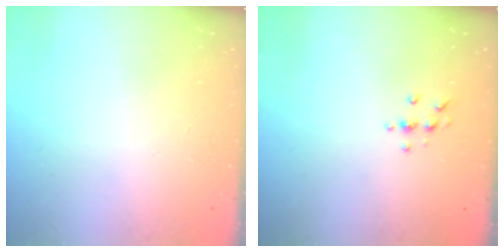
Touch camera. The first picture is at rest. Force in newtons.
{"total": 4.6, "press": 4.6, "slide": 0.6}